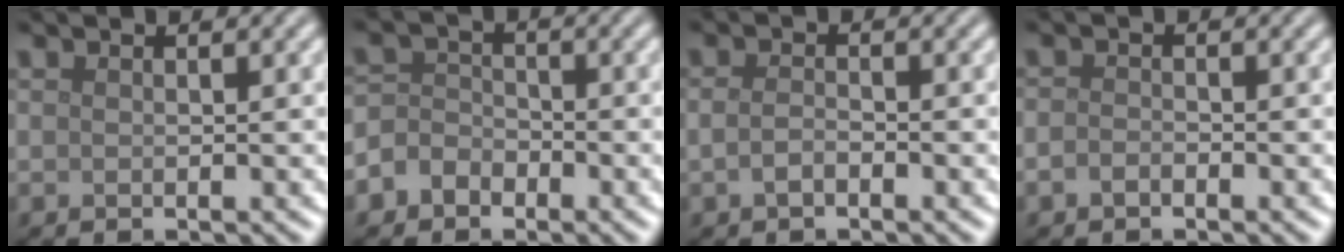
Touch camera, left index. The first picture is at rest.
{"total": 3.4, "force": [-1.8, 2.7, 1.0], "torque": [0.000, 0.004, -0.049]}
{"total": 1.3, "force": [-0.6, 0.6, 1.0], "torque": [-0.023, 0.001, -0.015]}
{"total": 1.1, "force": [-0.7, 0.6, 0.6], "torque": [-0.012, 0.001, -0.017]}